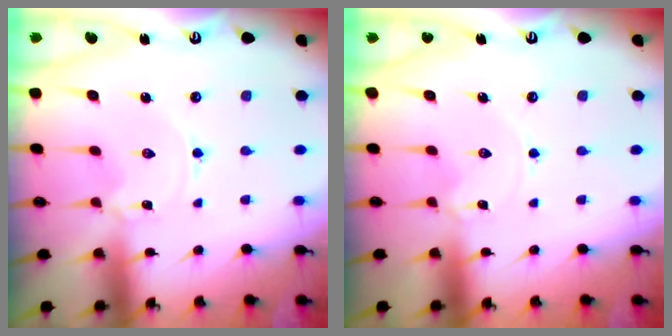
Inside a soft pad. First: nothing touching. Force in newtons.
{"total": 0.0}